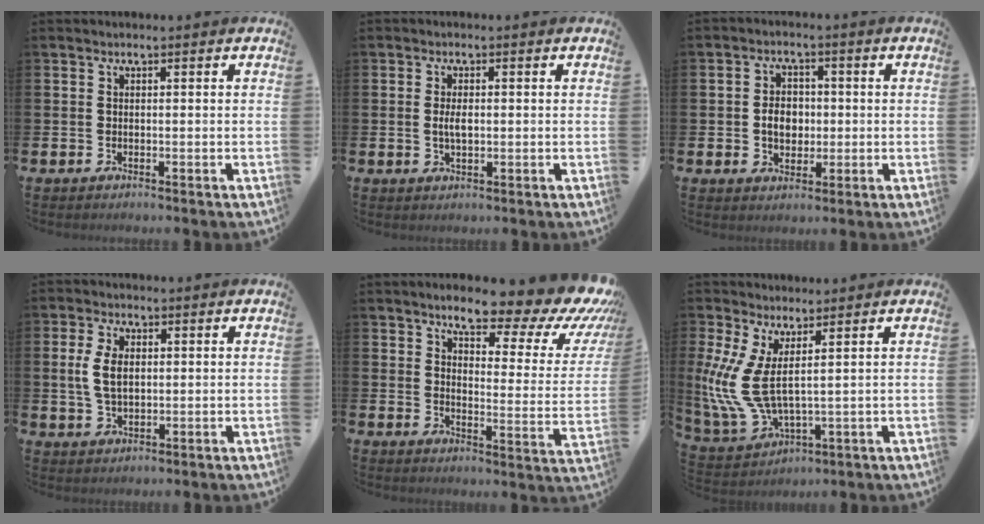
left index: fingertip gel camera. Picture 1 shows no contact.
{"total": 2.5, "force": [0.1, 1.2, 2.2], "torque": [-0.036, 0.002, -0.002]}
{"total": 4.2, "force": [-0.2, 3.3, 2.5], "torque": [-0.039, 0.005, -0.012]}
{"total": 4.8, "force": [1.2, 2.8, 3.6], "torque": [-0.058, 0.005, 0.016]}
{"total": 9.7, "force": [7.8, 2.9, 4.9], "torque": [-0.085, -0.061, 0.122]}
{"total": 7.8, "force": [3.3, 2.9, 6.5], "torque": [-0.171, -0.025, 0.057]}